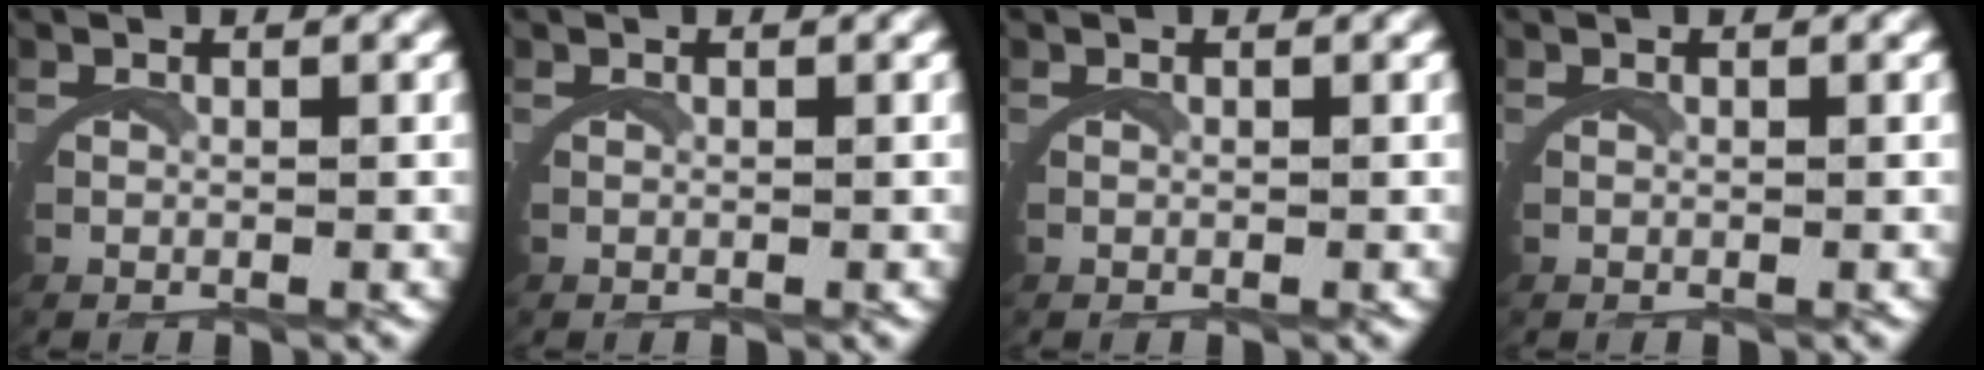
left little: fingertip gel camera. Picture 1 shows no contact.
{"total": 0.0}
{"total": 0.0}
{"total": 0.0}